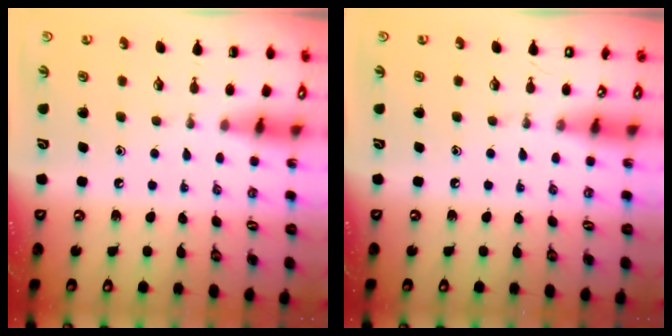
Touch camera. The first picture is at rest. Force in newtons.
{"total": 0.0}